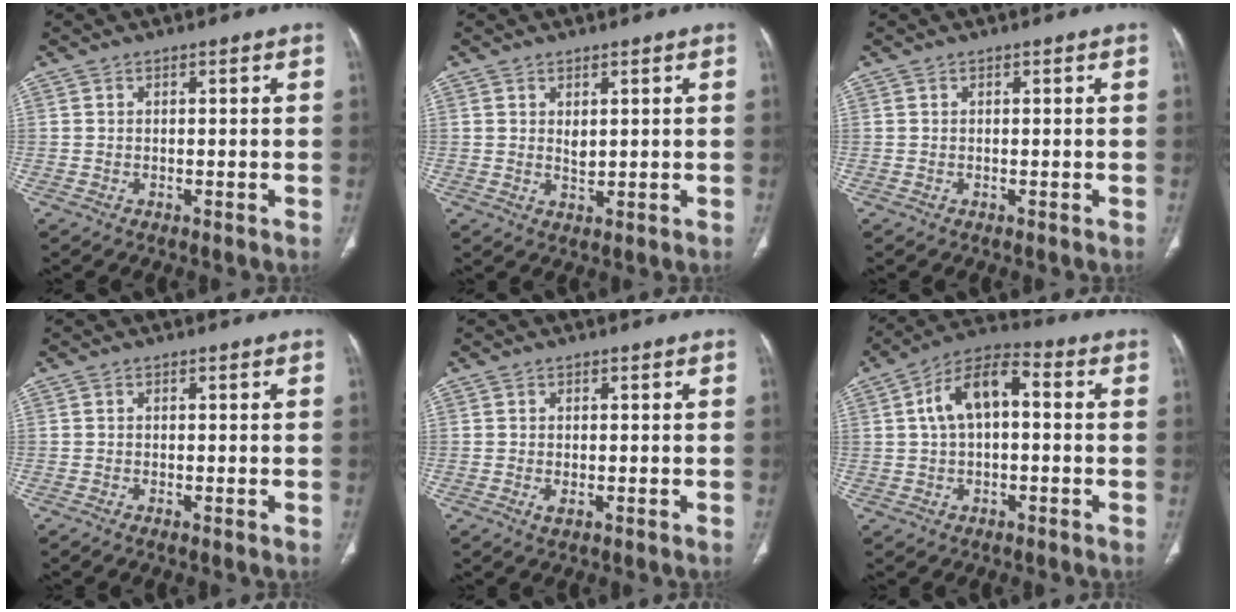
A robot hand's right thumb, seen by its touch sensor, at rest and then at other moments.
{"total": 2.1, "force": [0.8, 1.0, 1.6], "torque": [-0.024, -0.010, 0.019]}
{"total": 0.0}
{"total": 0.7, "force": [-0.3, 0.2, 0.6], "torque": [-0.015, -0.002, -0.008]}
{"total": 1.5, "force": [-0.5, 0.7, 1.3], "torque": [-0.027, -0.003, -0.007]}
{"total": 10.4, "force": [1.3, 5.6, 8.7], "torque": [-0.155, 0.033, 0.010]}